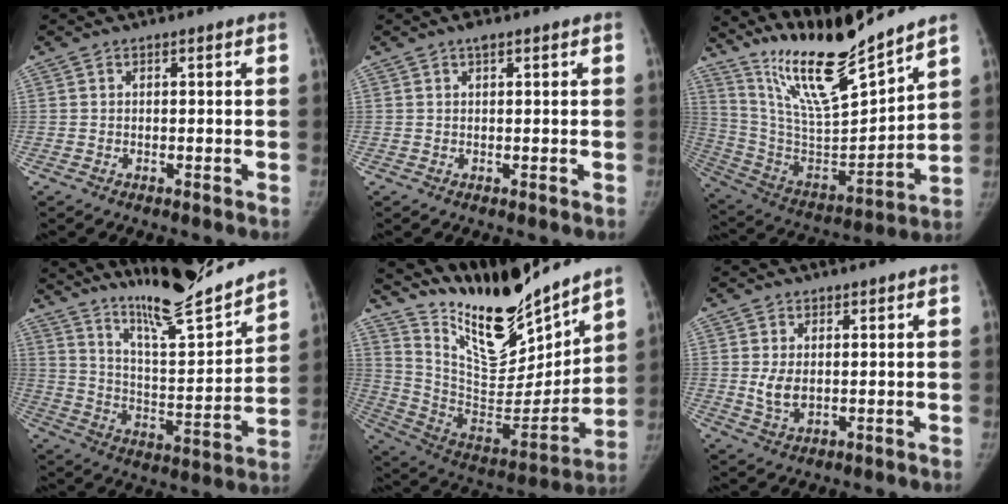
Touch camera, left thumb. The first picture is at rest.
{"total": 1.1, "force": [0.8, 0.3, 0.7], "torque": [-0.008, 0.000, 0.009]}
{"total": 18.9, "force": [16.3, 1.5, 9.3], "torque": [-0.140, -0.101, 0.308]}
{"total": 20.2, "force": [17.6, 1.6, 9.7], "torque": [-0.128, -0.107, 0.283]}
{"total": 22.0, "force": [19.1, 5.1, 9.7], "torque": [-0.113, -0.117, 0.336]}
{"total": 3.5, "force": [0.7, 2.4, 2.5], "torque": [-0.038, -0.013, 0.020]}